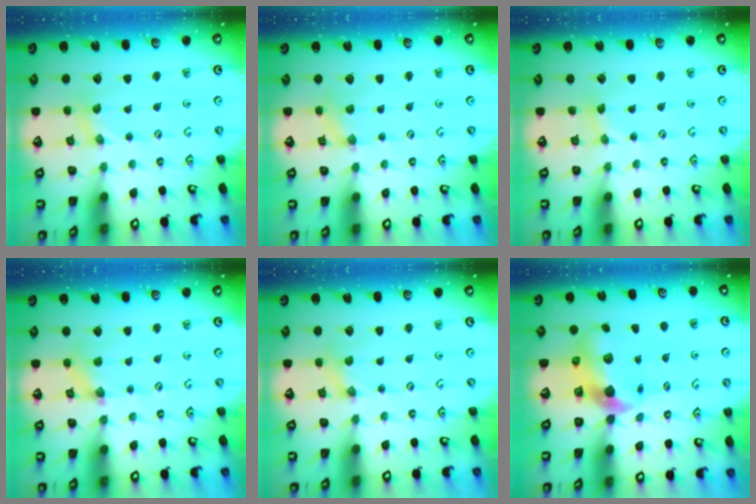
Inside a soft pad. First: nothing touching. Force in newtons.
{"total": 2.2, "press": 2.2, "slide": 0.5}
{"total": 1.0, "press": 1.0, "slide": 0.2}
{"total": 1.6, "press": 1.6, "slide": 0.2}
{"total": 0.0}
{"total": 7.4, "press": 7.3, "slide": 1.3}